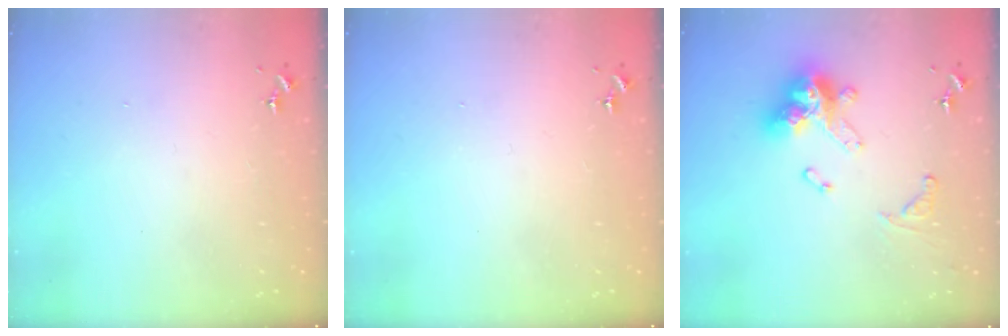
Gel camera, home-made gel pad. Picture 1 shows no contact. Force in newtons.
{"total": 0.0}
{"total": 17.3, "press": 17.2, "slide": 1.6}